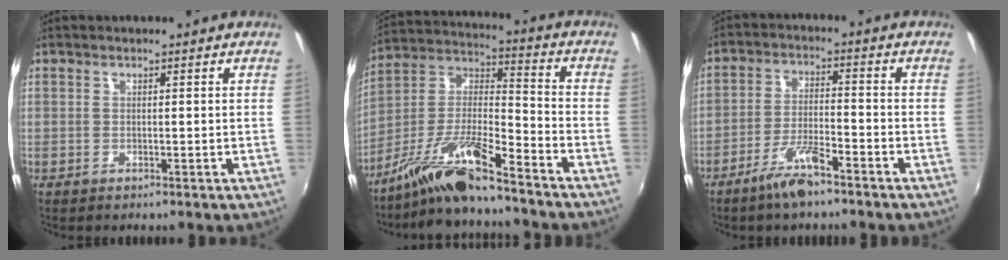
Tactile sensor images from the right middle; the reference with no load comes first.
{"total": 12.7, "force": [-10.1, 1.2, 7.7], "torque": [-0.156, 0.010, -0.198]}
{"total": 7.2, "force": [-5.4, 1.3, 4.5], "torque": [-0.100, -0.002, -0.098]}